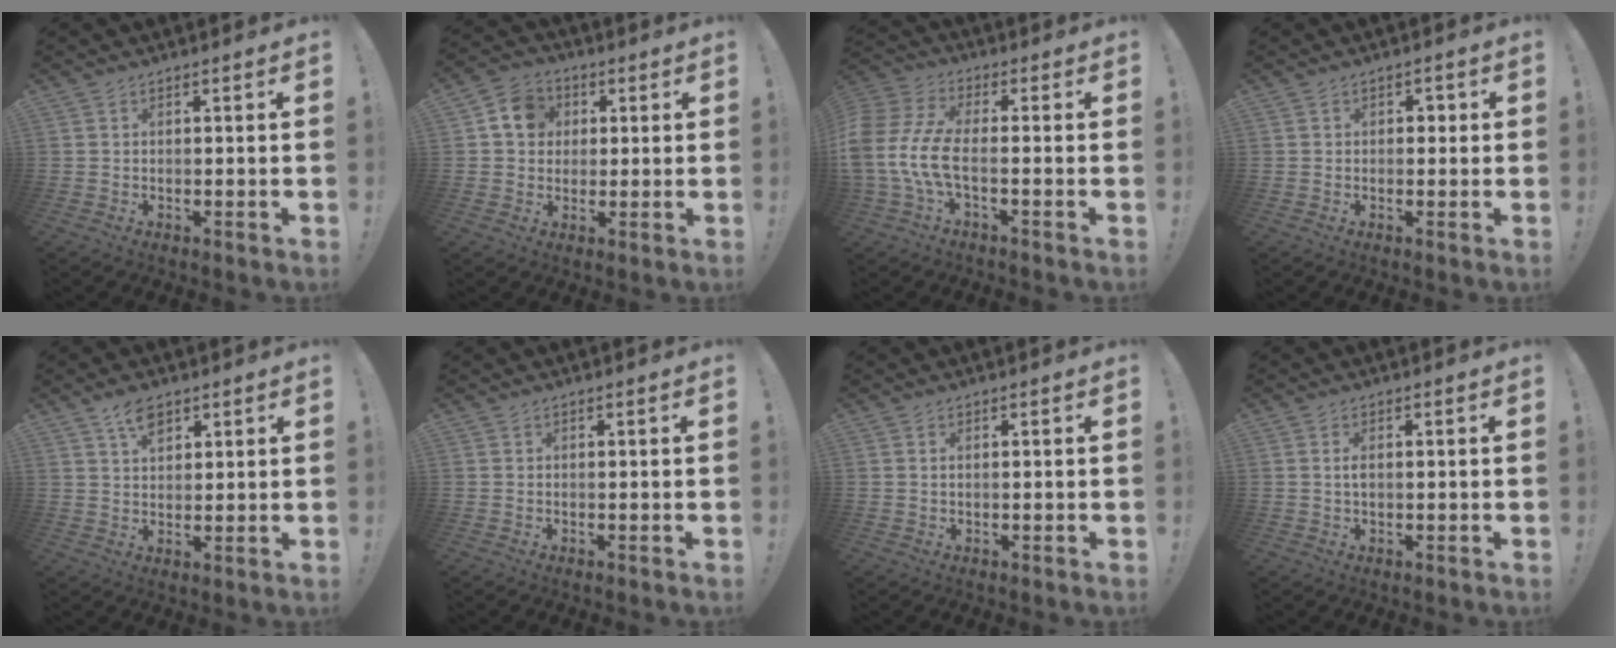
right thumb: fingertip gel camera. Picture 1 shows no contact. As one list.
[{"total": 9.2, "force": [2.5, 8.1, 3.7], "torque": [-0.050, -0.001, 0.050]}, {"total": 12.7, "force": [-2.5, 6.7, 10.6], "torque": [-0.229, 0.002, -0.039]}, {"total": 1.9, "force": [-0.1, 1.6, 1.0], "torque": [-0.009, 0.003, -0.007]}, {"total": 5.8, "force": [3.6, 3.0, 3.4], "torque": [-0.060, -0.010, 0.064]}, {"total": 0.0}, {"total": 0.6, "force": [0.2, 0.2, 0.6], "torque": [-0.013, 0.002, 0.003]}, {"total": 1.6, "force": [0.1, 0.7, 1.4], "torque": [-0.022, 0.001, -0.002]}]